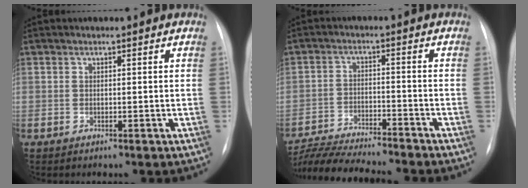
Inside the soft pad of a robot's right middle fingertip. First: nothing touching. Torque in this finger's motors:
{"motor_torque": [1.06, -1.08, 0.15, 0.09]}